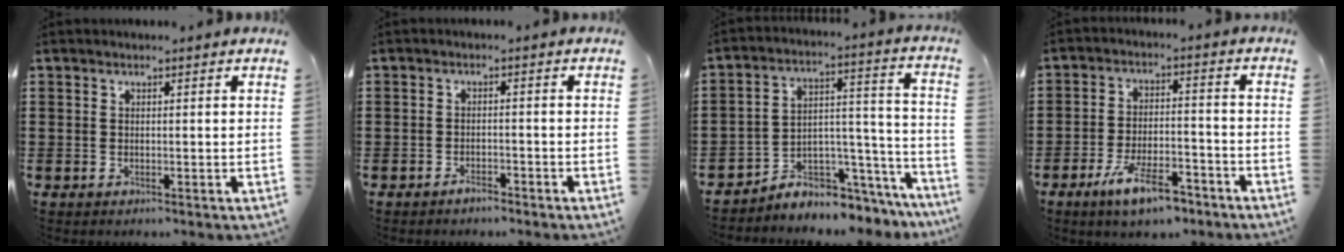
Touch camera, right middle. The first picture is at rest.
{"total": 1.6, "force": [-1.4, 0.4, 0.6], "torque": [-0.017, -0.005, -0.027]}
{"total": 5.1, "force": [-4.8, 1.6, 0.8], "torque": [-0.020, -0.002, -0.092]}
{"total": 8.3, "force": [-5.8, 2.3, 5.6], "torque": [-0.112, 0.002, -0.106]}